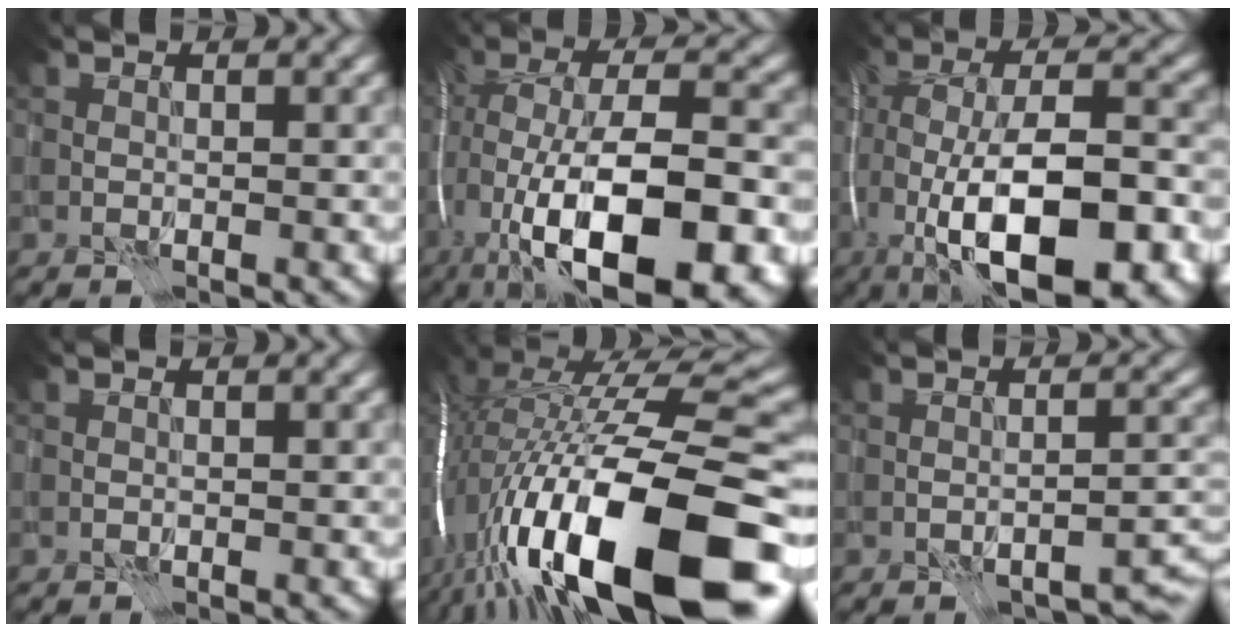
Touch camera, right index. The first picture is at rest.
{"total": 17.8, "force": [-7.6, 7.3, 14.4], "torque": [-0.254, 0.003, -0.124]}
{"total": 14.9, "force": [-5.9, 5.5, 12.5], "torque": [-0.217, 0.000, -0.102]}
{"total": 0.0}
{"total": 18.4, "force": [-5.4, 7.1, 16.1], "torque": [-0.297, -0.001, -0.097]}
{"total": 3.2, "force": [-2.4, 0.7, 2.1], "torque": [-0.031, 0.004, -0.034]}